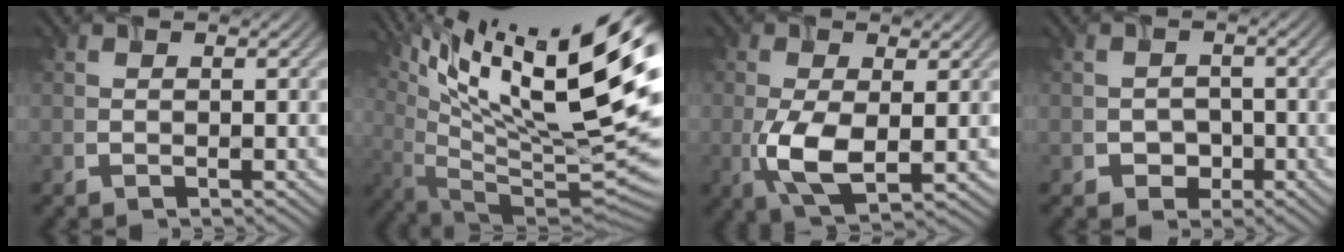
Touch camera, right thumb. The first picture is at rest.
{"total": 18.6, "force": [8.7, 4.6, 15.7], "torque": [-0.247, 0.019, 0.147]}
{"total": 6.7, "force": [-1.2, 3.2, 5.7], "torque": [-0.130, -0.009, -0.018]}
{"total": 2.2, "force": [-1.2, 1.8, 0.3], "torque": [-0.002, -0.005, -0.025]}